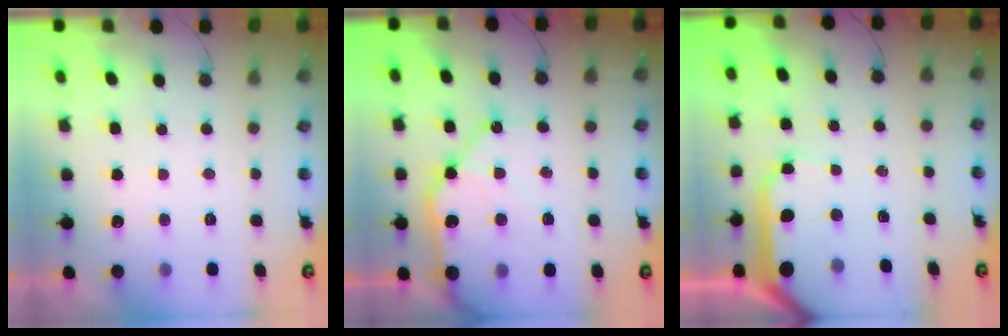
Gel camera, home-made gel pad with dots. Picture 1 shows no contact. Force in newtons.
{"total": 15.8, "press": 15.7, "slide": 2.0}
{"total": 9.8, "press": 9.7, "slide": 1.0}